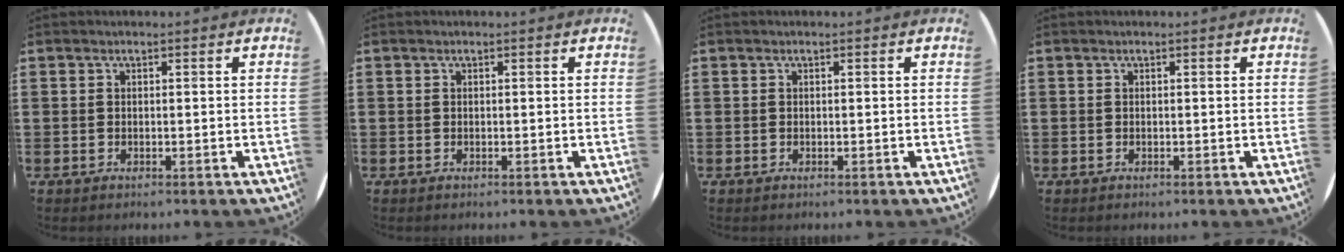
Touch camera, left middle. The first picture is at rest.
{"total": 0.0}
{"total": 0.0}
{"total": 0.0}